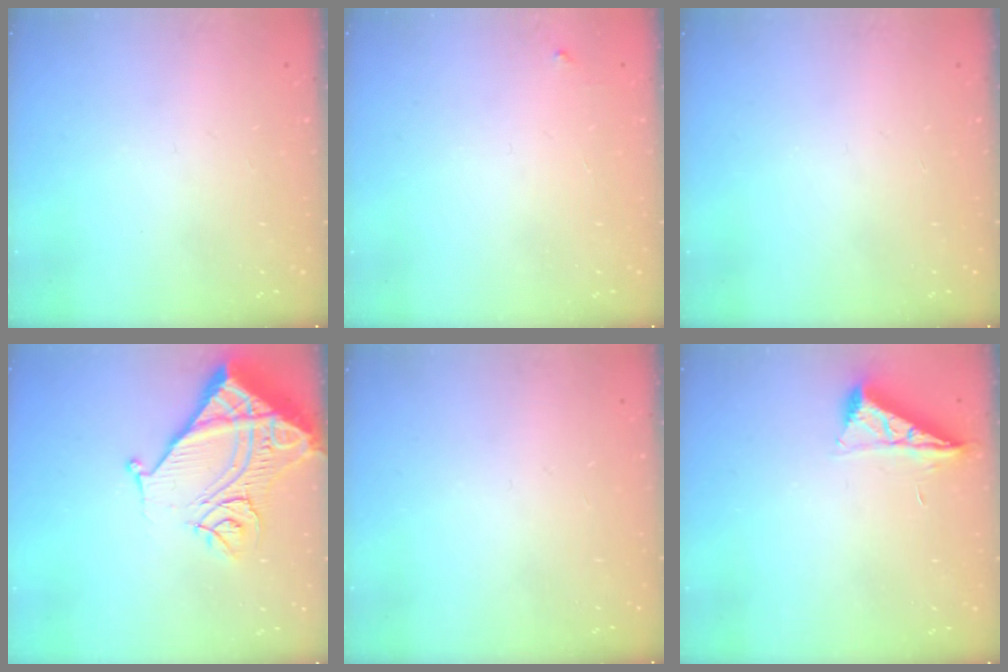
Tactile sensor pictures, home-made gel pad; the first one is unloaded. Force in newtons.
{"total": 3.5, "press": 3.4, "slide": 0.4}
{"total": 0.0}
{"total": 14.2, "press": 14.1, "slide": 1.8}
{"total": 0.0}
{"total": 6.5, "press": 6.4, "slide": 0.9}